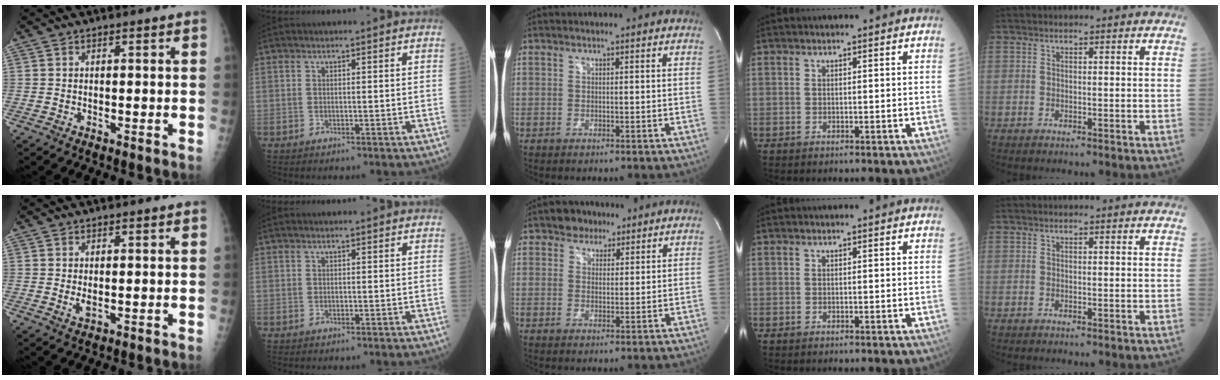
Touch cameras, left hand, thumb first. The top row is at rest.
{"thumb": {"total": 2.4, "force": [0.5, 1.0, 2.2], "torque": [-0.035, -0.006, 0.013]}, "middle": {"total": 4.2, "force": [2.9, 2.9, 1.0], "torque": [-0.014, 0.009, 0.045]}}